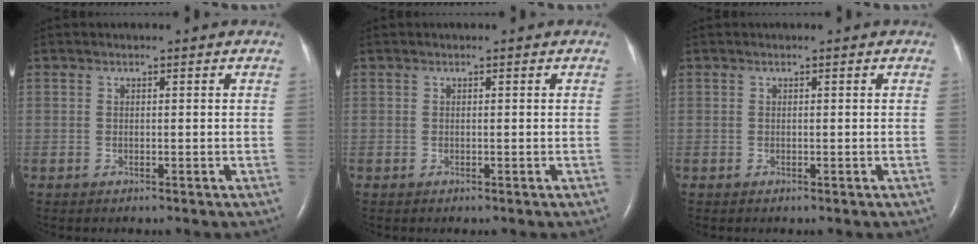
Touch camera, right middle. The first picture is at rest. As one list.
[{"total": 0.0}, {"total": 0.0}]